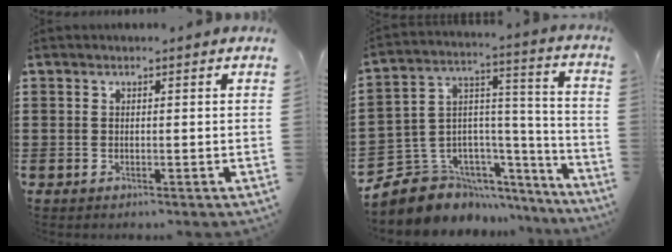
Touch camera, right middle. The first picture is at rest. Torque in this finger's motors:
{"motor_torque": [1.46, -0.61, 0.12, 0.06]}